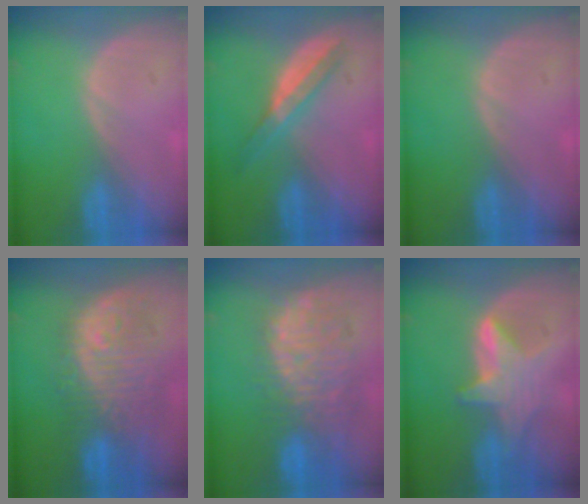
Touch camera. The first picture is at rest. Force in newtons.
{"total": 5.8, "press": 5.2, "slide": 2.6}
{"total": 0.0}
{"total": 11.3, "press": 10.6, "slide": 3.9}
{"total": 11.4, "press": 10.4, "slide": 4.7}
{"total": 6.1, "press": 6.0, "slide": 0.5}